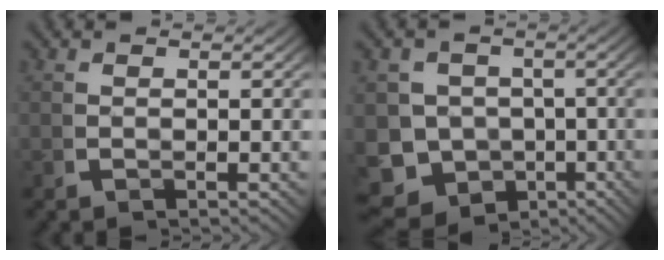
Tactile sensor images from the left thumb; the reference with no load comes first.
{"total": 13.6, "force": [-5.7, 11.5, 4.6], "torque": [-0.110, -0.078, -0.078]}